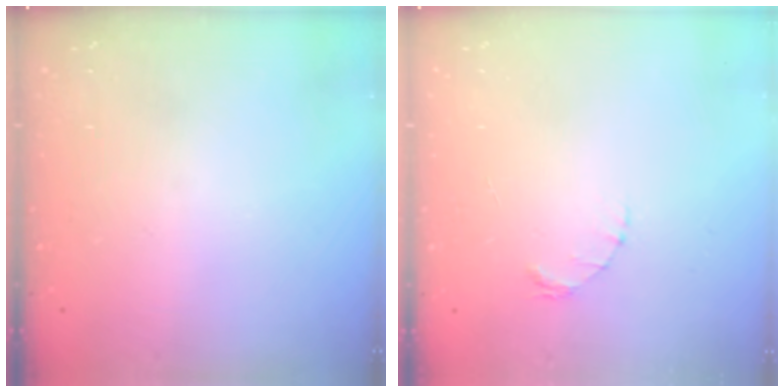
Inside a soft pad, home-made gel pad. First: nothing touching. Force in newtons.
{"total": 1.6, "press": 1.5, "slide": 0.3}